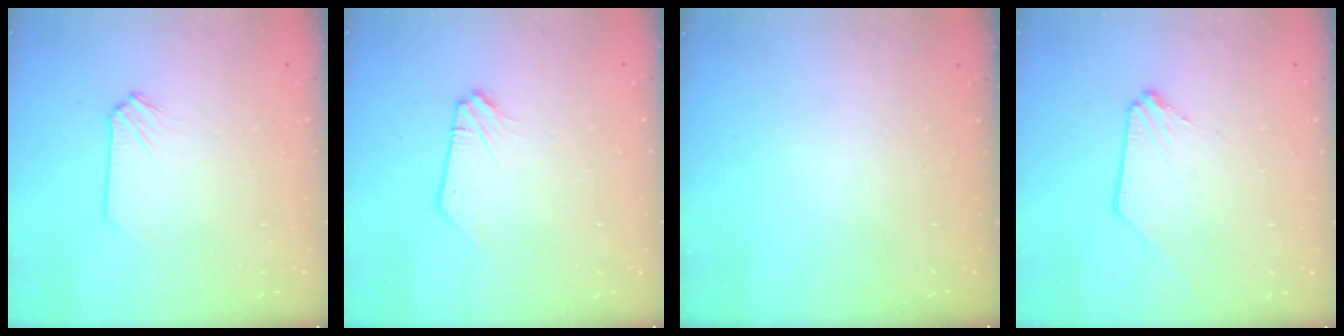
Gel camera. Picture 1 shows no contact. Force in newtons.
{"total": 0.0}
{"total": 0.0}
{"total": 0.6, "press": 0.6, "slide": 0.1}